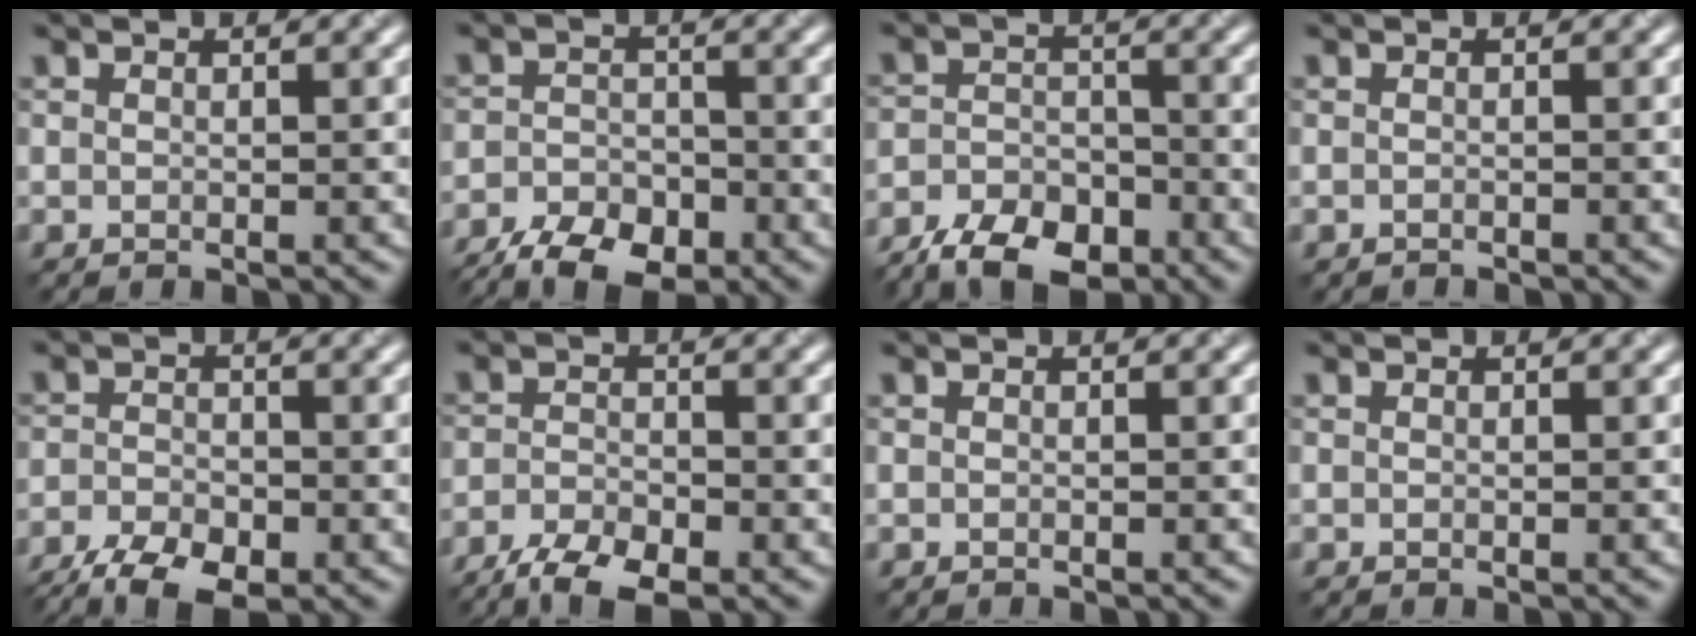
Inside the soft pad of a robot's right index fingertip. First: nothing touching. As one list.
[{"total": 7.6, "force": [-5.8, 3.5, 3.3], "torque": [-0.055, -0.023, -0.099]}, {"total": 7.8, "force": [-6.3, 3.6, 3.0], "torque": [-0.047, -0.021, -0.107]}, {"total": 0.9, "force": [-0.9, 0.1, 0.0], "torque": [0.001, -0.003, -0.017]}, {"total": 6.9, "force": [-5.0, 3.0, 3.7], "torque": [-0.070, -0.025, -0.087]}, {"total": 5.8, "force": [-4.4, 1.8, 3.3], "torque": [-0.065, -0.014, -0.088]}, {"total": 0.0}, {"total": 0.0}]